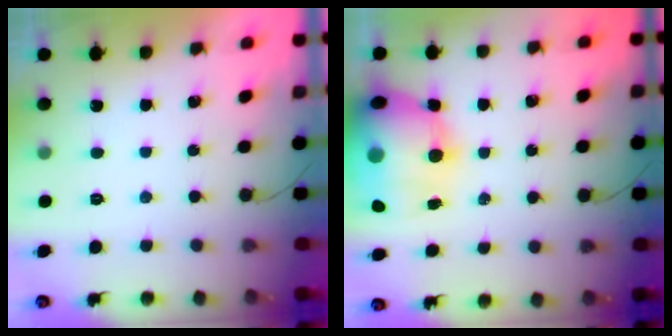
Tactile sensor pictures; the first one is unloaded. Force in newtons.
{"total": 21.4, "press": 20.8, "slide": 5.2}